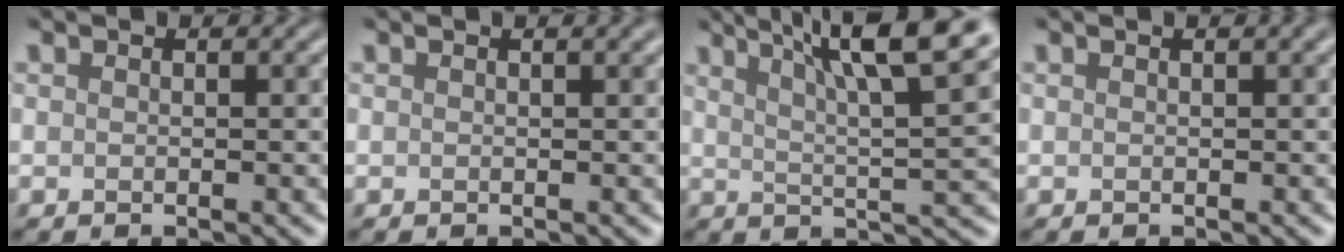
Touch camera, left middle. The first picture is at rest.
{"total": 1.4, "force": [0.7, 0.3, 1.2], "torque": [-0.013, 0.006, 0.006]}
{"total": 10.1, "force": [5.7, 1.9, 8.2], "torque": [-0.102, 0.023, 0.083]}
{"total": 1.4, "force": [0.6, 0.3, 1.2], "torque": [-0.015, 0.008, 0.004]}